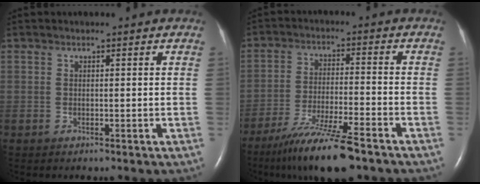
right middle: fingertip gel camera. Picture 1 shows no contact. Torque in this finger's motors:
{"motor_torque": [1.09, -1.04, 0.50, 0.07]}